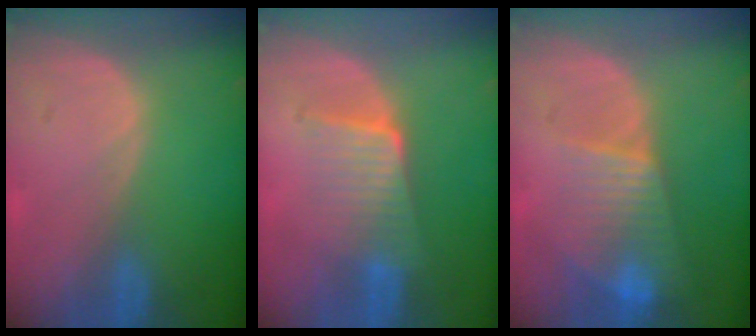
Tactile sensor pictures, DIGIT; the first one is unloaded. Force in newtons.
{"total": 6.7, "press": 5.8, "slide": 3.4}
{"total": 7.9, "press": 6.9, "slide": 3.8}